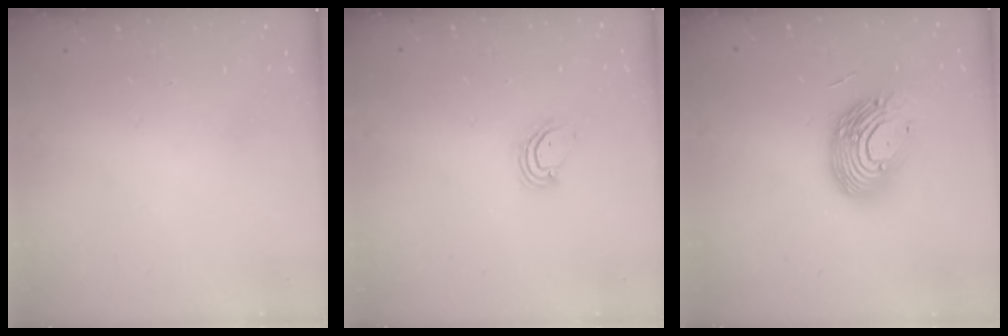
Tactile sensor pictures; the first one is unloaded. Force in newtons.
{"total": 5.5, "press": 5.5, "slide": 0.3}
{"total": 17.8, "press": 17.7, "slide": 1.4}